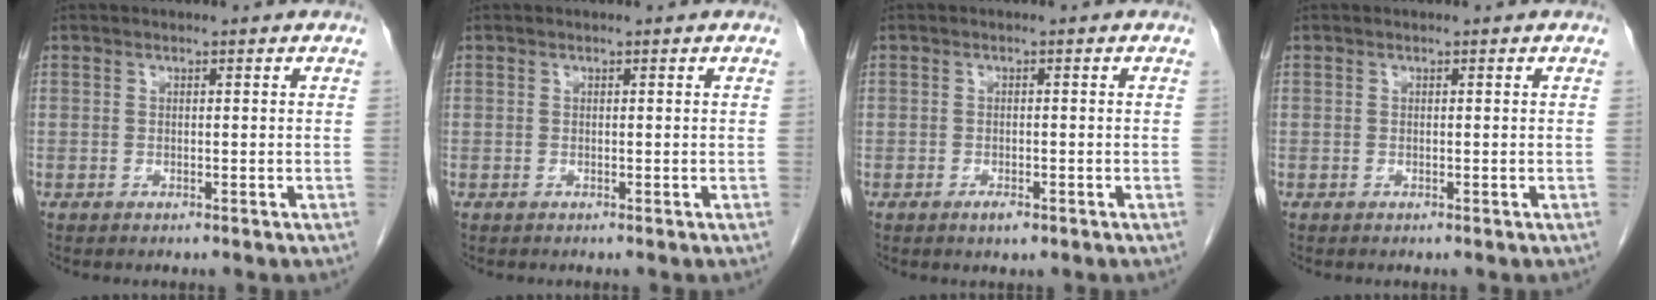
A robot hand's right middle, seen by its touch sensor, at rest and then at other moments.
{"total": 0.0}
{"total": 1.4, "force": [-0.9, 0.2, 1.0], "torque": [-0.017, 0.000, -0.011]}
{"total": 0.0}